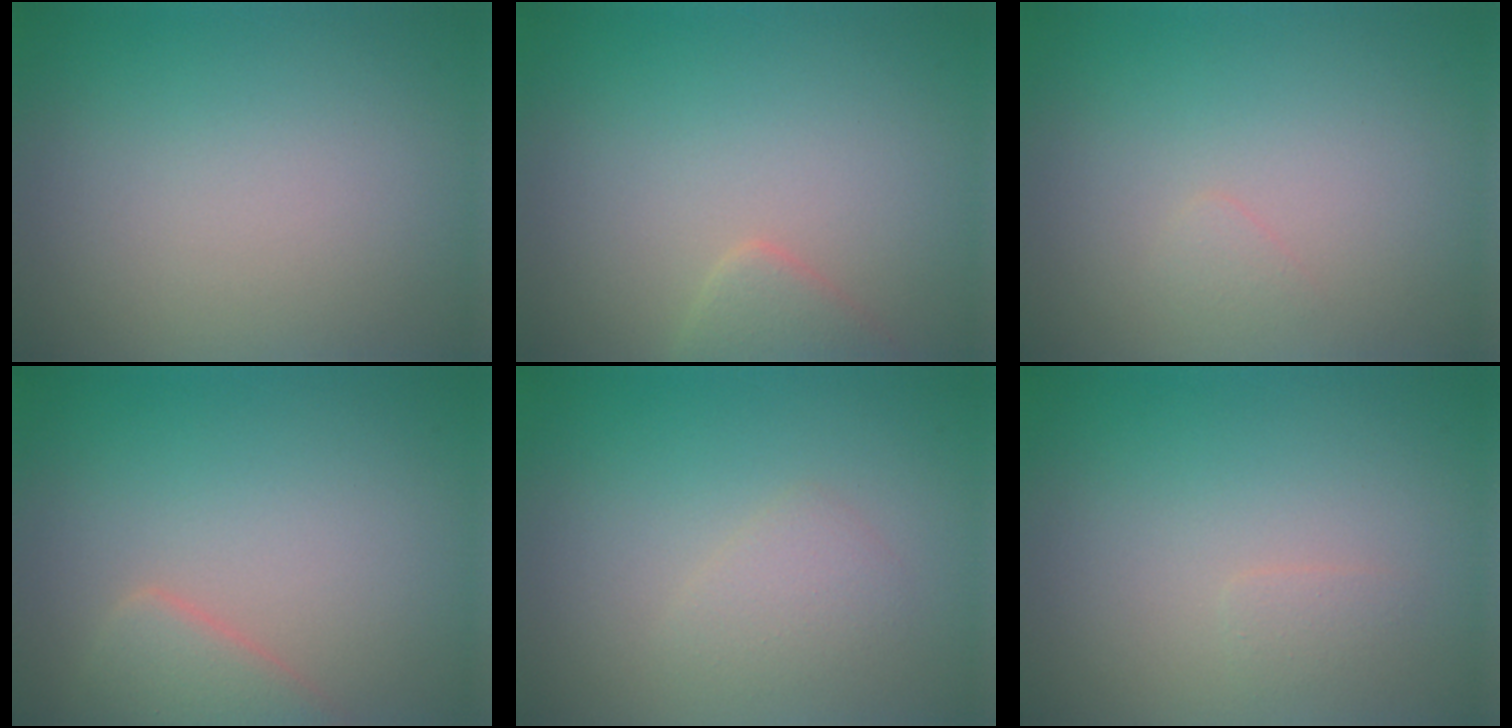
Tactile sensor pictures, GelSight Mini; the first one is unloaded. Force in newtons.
{"total": 1.9, "press": 1.9, "slide": 0.1}
{"total": 0.6, "press": 0.6, "slide": 0.1}
{"total": 2.8, "press": 2.8, "slide": 0.2}
{"total": 1.6, "press": 1.6, "slide": 0.0}
{"total": 0.8, "press": 0.8, "slide": 0.1}